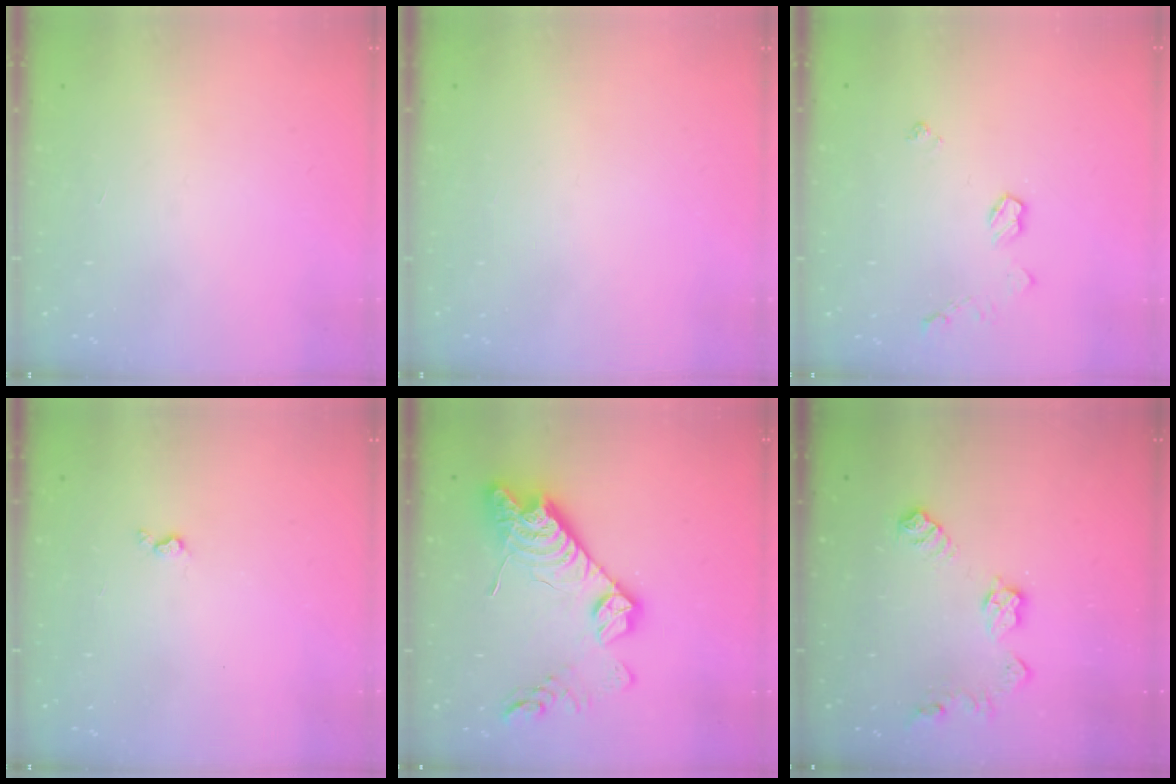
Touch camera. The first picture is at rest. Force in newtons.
{"total": 0.0}
{"total": 5.5, "press": 5.4, "slide": 0.6}
{"total": 3.2, "press": 3.1, "slide": 0.6}
{"total": 17.1, "press": 17.0, "slide": 0.7}
{"total": 9.6, "press": 9.6, "slide": 0.6}